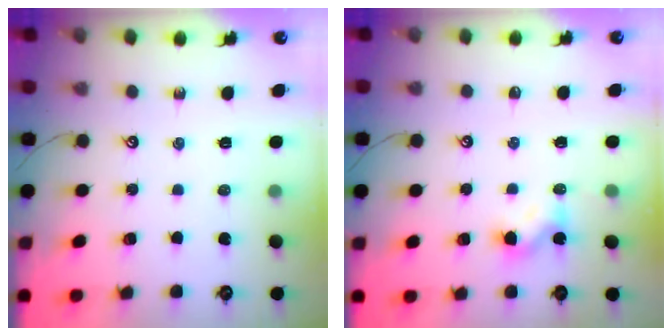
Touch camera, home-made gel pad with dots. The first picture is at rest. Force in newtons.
{"total": 3.0, "press": 2.9, "slide": 0.4}